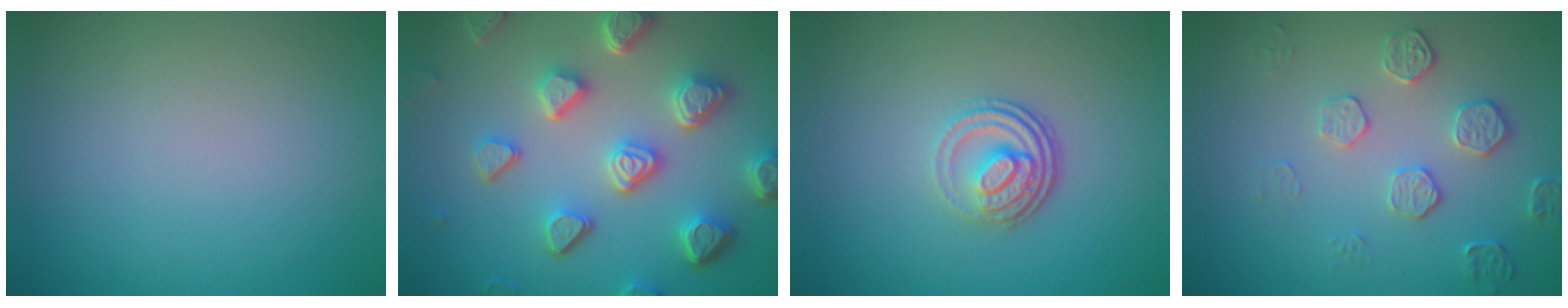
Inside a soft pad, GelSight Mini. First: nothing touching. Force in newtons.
{"total": 7.1, "press": 5.5, "slide": 4.4}
{"total": 3.6, "press": 2.6, "slide": 2.6}
{"total": 2.2, "press": 1.8, "slide": 1.2}